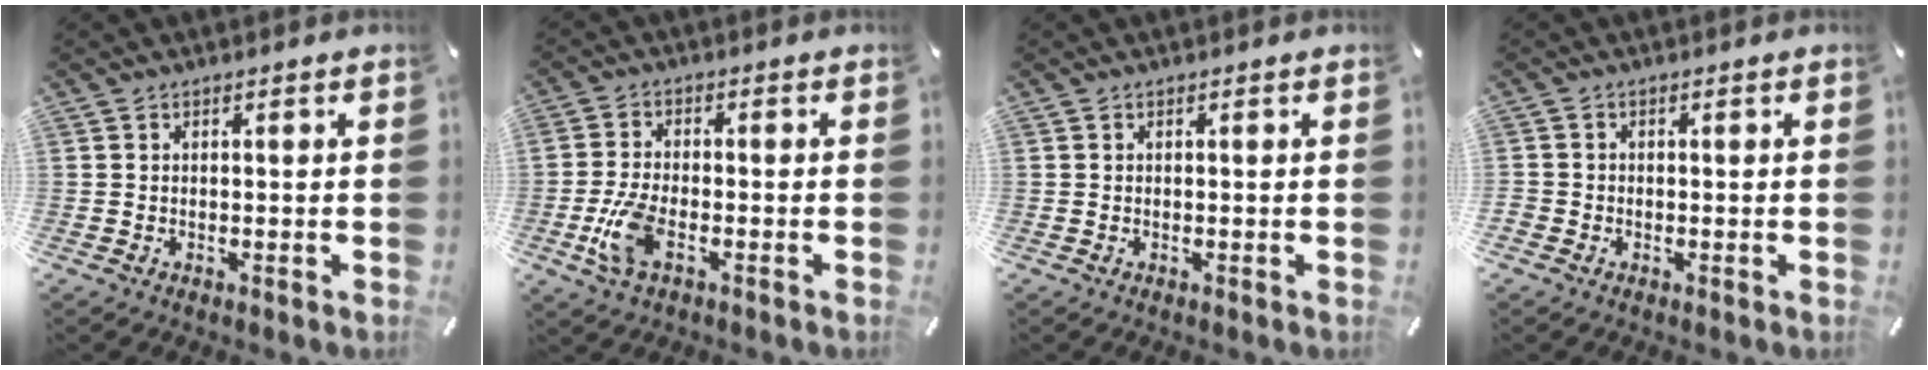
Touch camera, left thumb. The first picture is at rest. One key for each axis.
{"total": 7.9, "fx": -2.6, "fy": 3.5, "fz": 6.6, "tx": -0.153, "ty": -0.009, "tz": -0.047}
{"total": 0.0}
{"total": 1.2, "fx": -0.5, "fy": 1.0, "fz": 0.2, "tx": 0.000, "ty": 0.005, "tz": -0.012}